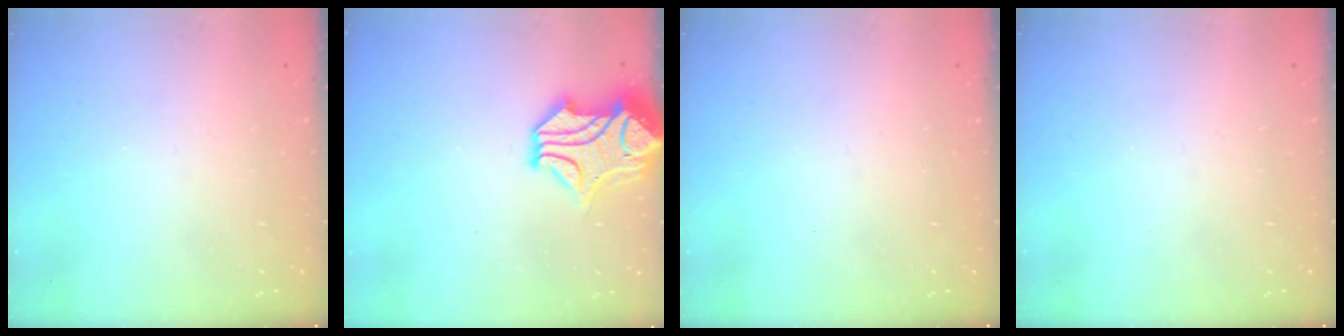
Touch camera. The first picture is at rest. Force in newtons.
{"total": 8.0, "press": 7.8, "slide": 1.8}
{"total": 0.0}
{"total": 0.0}